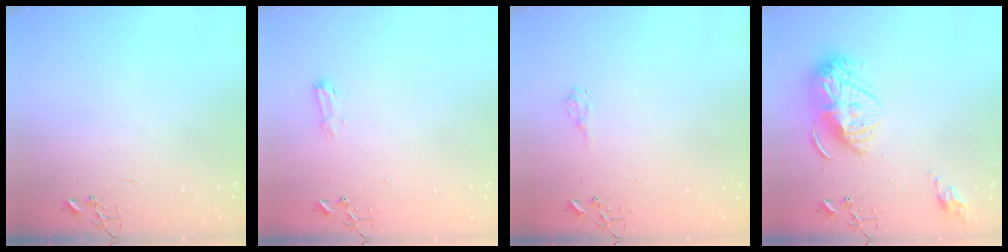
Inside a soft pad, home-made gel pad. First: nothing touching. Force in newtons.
{"total": 7.7, "press": 7.6, "slide": 0.9}
{"total": 6.8, "press": 6.8, "slide": 0.9}
{"total": 15.5, "press": 15.4, "slide": 1.4}